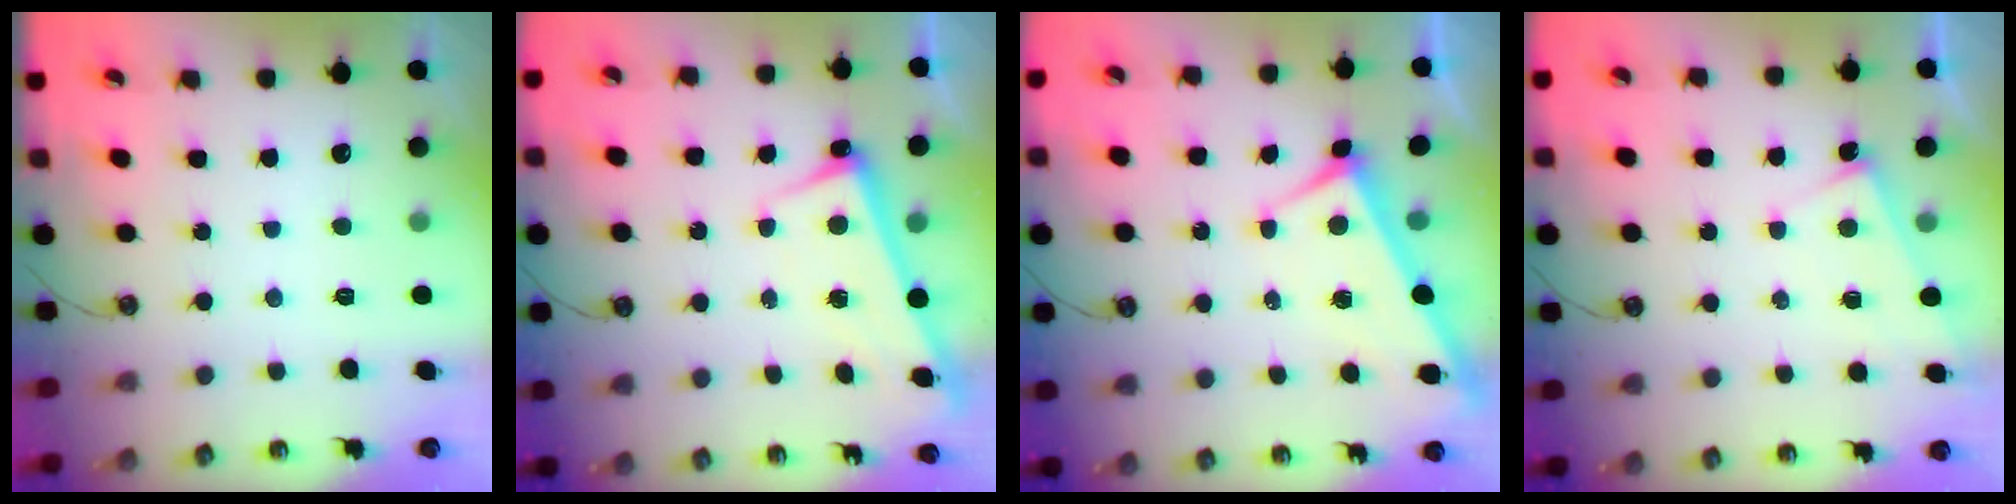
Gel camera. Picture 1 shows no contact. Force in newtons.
{"total": 2.7, "press": 2.7, "slide": 0.4}
{"total": 3.9, "press": 3.9, "slide": 0.4}
{"total": 4.2, "press": 4.1, "slide": 0.3}